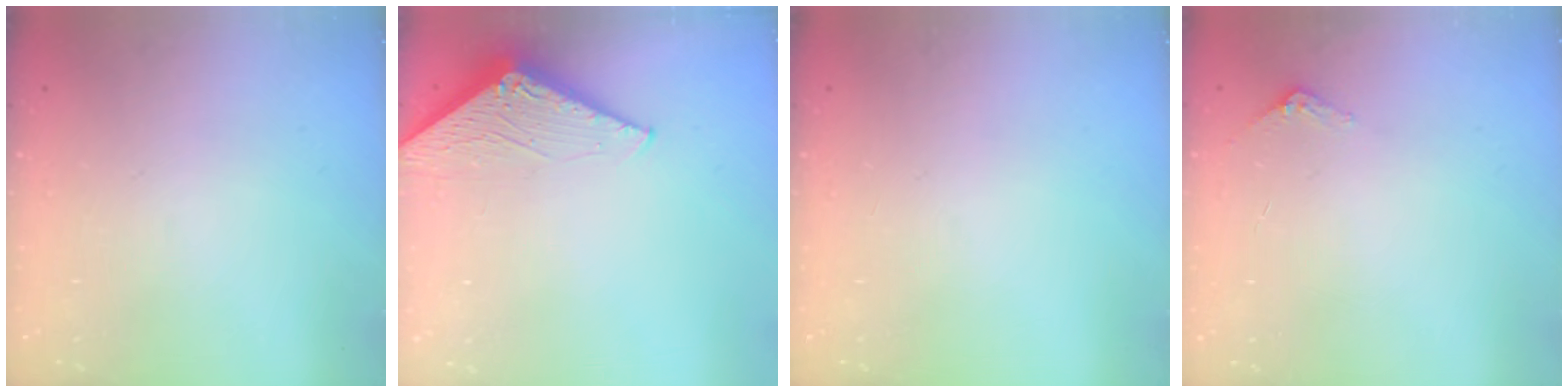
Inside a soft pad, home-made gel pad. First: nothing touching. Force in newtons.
{"total": 3.1, "press": 3.1, "slide": 0.2}
{"total": 0.0}
{"total": 2.9, "press": 2.9, "slide": 0.2}